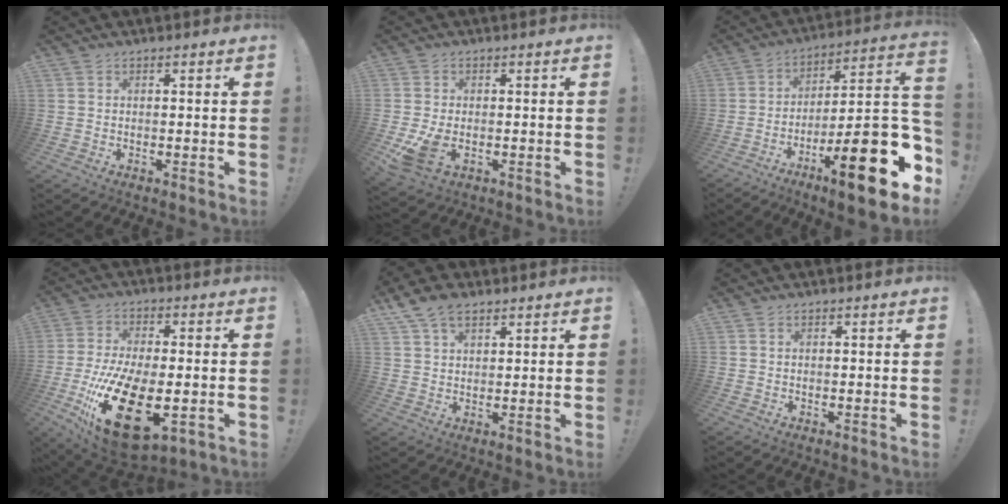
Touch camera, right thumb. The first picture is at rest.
{"total": 7.0, "force": [-1.9, 4.3, 5.2], "torque": [-0.097, -0.004, -0.028]}
{"total": 25.1, "force": [-11.0, 5.7, 21.8], "torque": [-0.303, 0.052, -0.170]}
{"total": 23.4, "force": [-6.3, 11.1, 19.7], "torque": [-0.390, 0.015, -0.086]}
{"total": 7.5, "force": [4.7, 4.1, 4.2], "torque": [-0.081, -0.006, 0.093]}
{"total": 0.0}